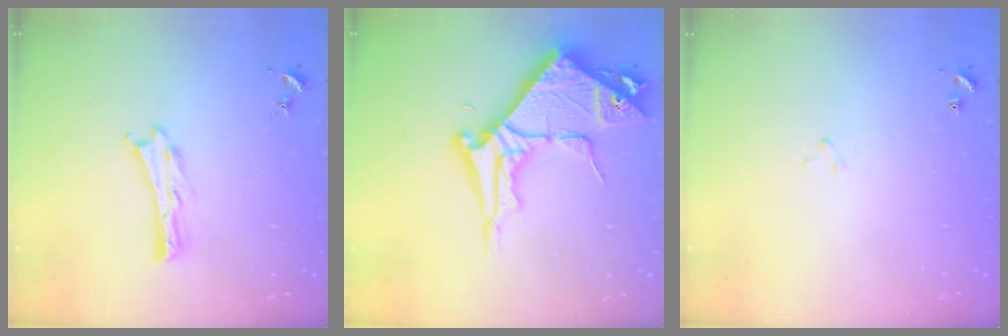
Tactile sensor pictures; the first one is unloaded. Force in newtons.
{"total": 8.7, "press": 8.6, "slide": 1.0}
{"total": 1.5, "press": 1.5, "slide": 0.2}